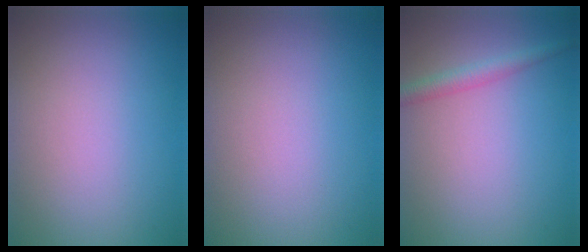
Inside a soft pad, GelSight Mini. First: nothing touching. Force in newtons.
{"total": 0.0}
{"total": 2.1, "press": 2.1, "slide": 0.1}